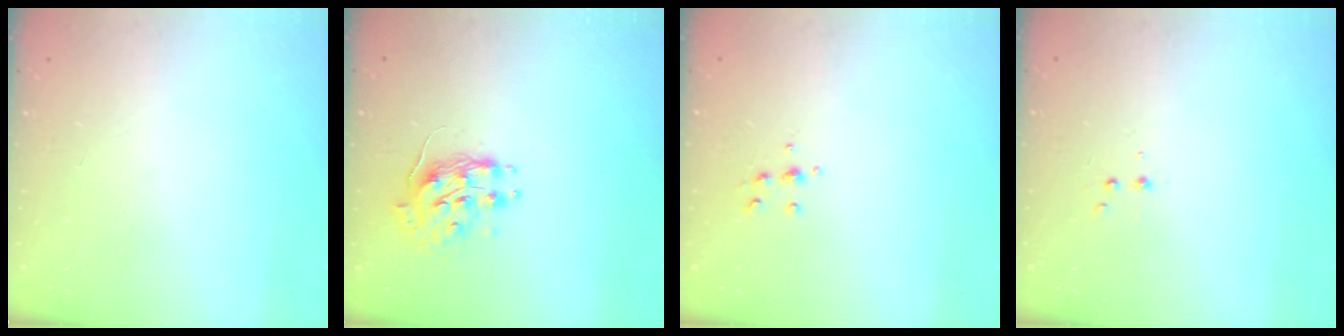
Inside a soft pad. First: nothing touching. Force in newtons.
{"total": 9.7, "press": 9.7, "slide": 0.8}
{"total": 5.8, "press": 5.7, "slide": 0.8}
{"total": 3.2, "press": 3.1, "slide": 1.0}